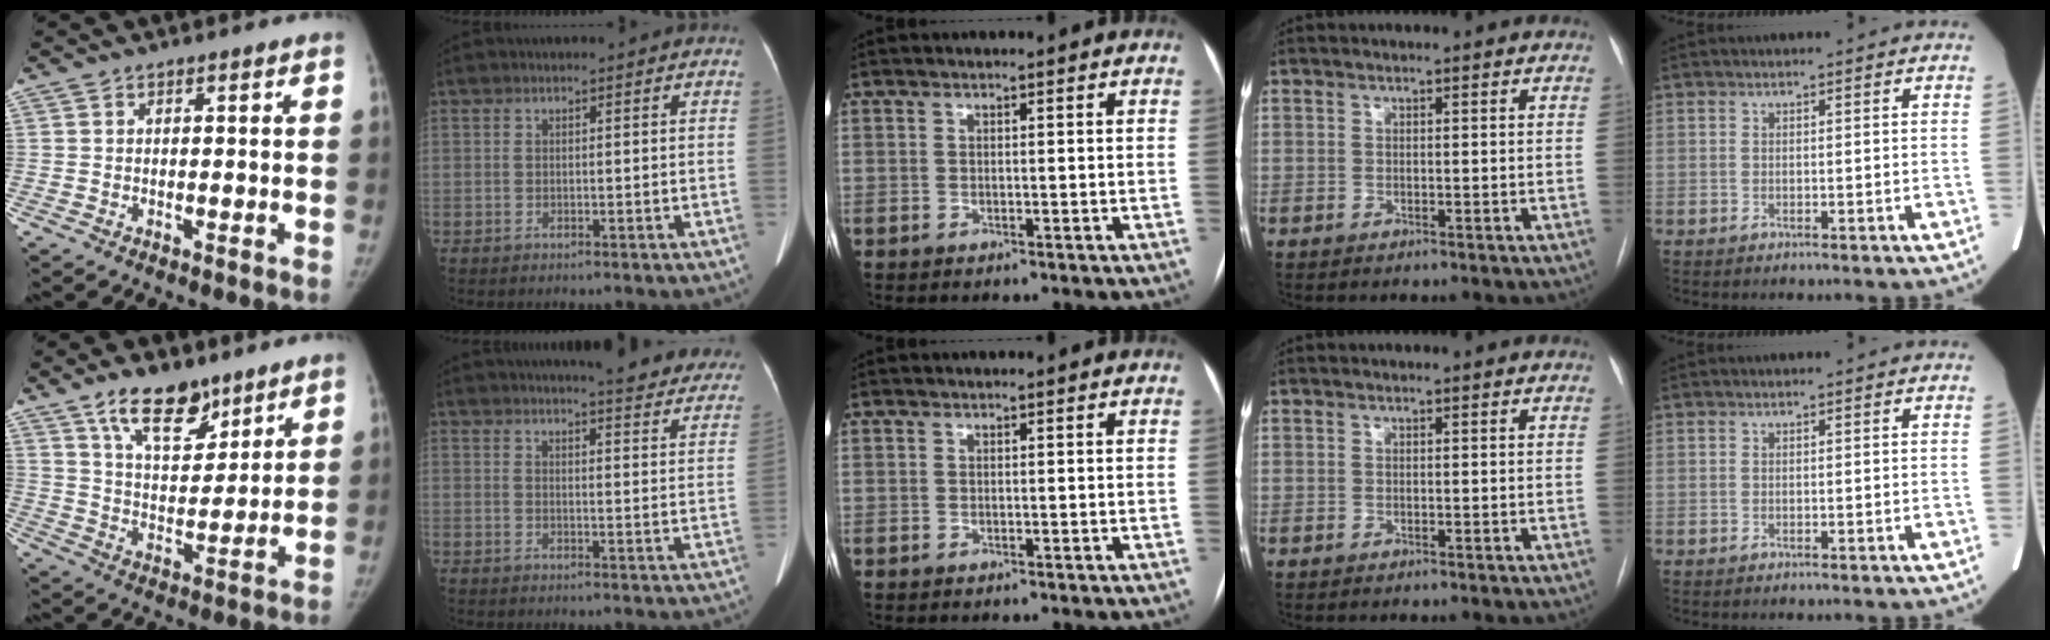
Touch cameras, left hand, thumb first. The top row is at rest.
{"thumb": {"total": 12.7, "force": [8.6, 6.0, 7.1], "torque": [-0.086, -0.057, 0.153]}, "index": {"total": 20.6, "force": [18.8, 3.2, 7.8], "torque": [-0.086, -0.045, 0.204]}}